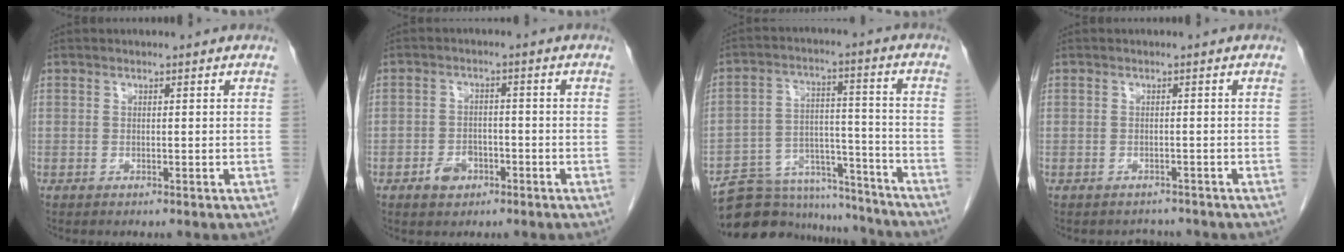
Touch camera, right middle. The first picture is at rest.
{"total": 3.6, "force": [-2.0, 2.5, 1.7], "torque": [-0.026, 0.005, -0.028]}
{"total": 15.3, "force": [-14.4, 4.7, 2.1], "torque": [-0.028, 0.050, -0.214]}
{"total": 2.1, "force": [-1.8, 0.9, -0.4], "torque": [-0.001, -0.001, -0.028]}